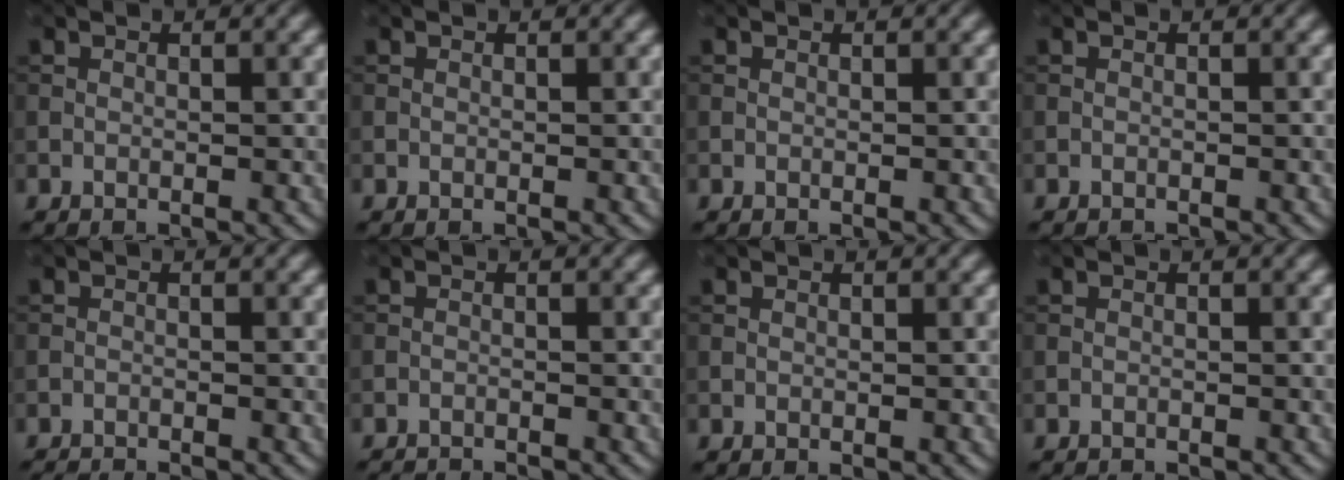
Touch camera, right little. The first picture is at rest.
{"total": 0.0}
{"total": 0.0}
{"total": 0.7, "force": [-0.7, 0.0, 0.0], "torque": [0.003, -0.003, -0.014]}
{"total": 2.3, "force": [-2.2, 0.2, 0.6], "torque": [-0.013, -0.006, -0.042]}
{"total": 2.8, "force": [-2.7, 0.3, 0.6], "torque": [-0.015, -0.008, -0.049]}
{"total": 0.0}
{"total": 1.3, "force": [-1.2, 0.1, 0.1], "torque": [0.005, -0.005, -0.021]}